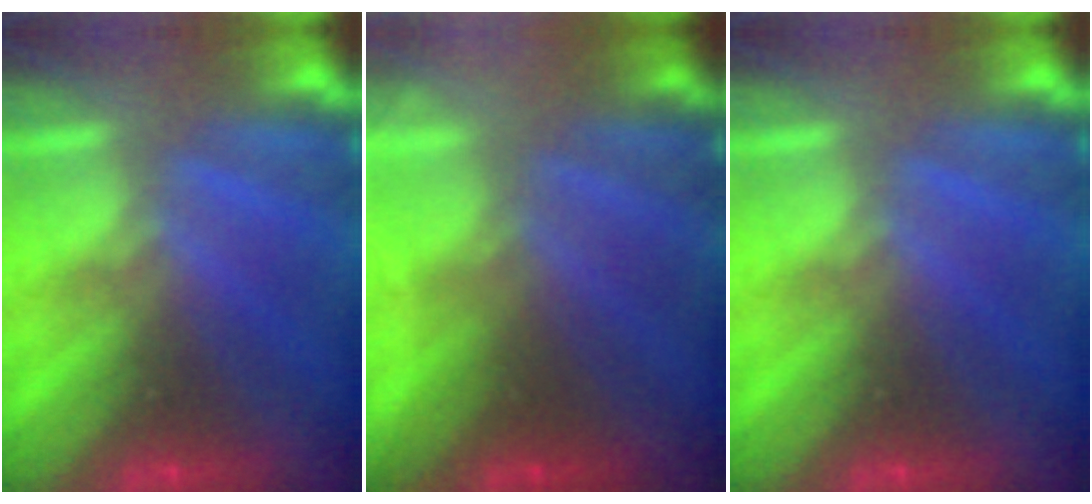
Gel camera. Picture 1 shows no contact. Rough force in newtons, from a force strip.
{"total": 2.6}
{"total": 0.0}